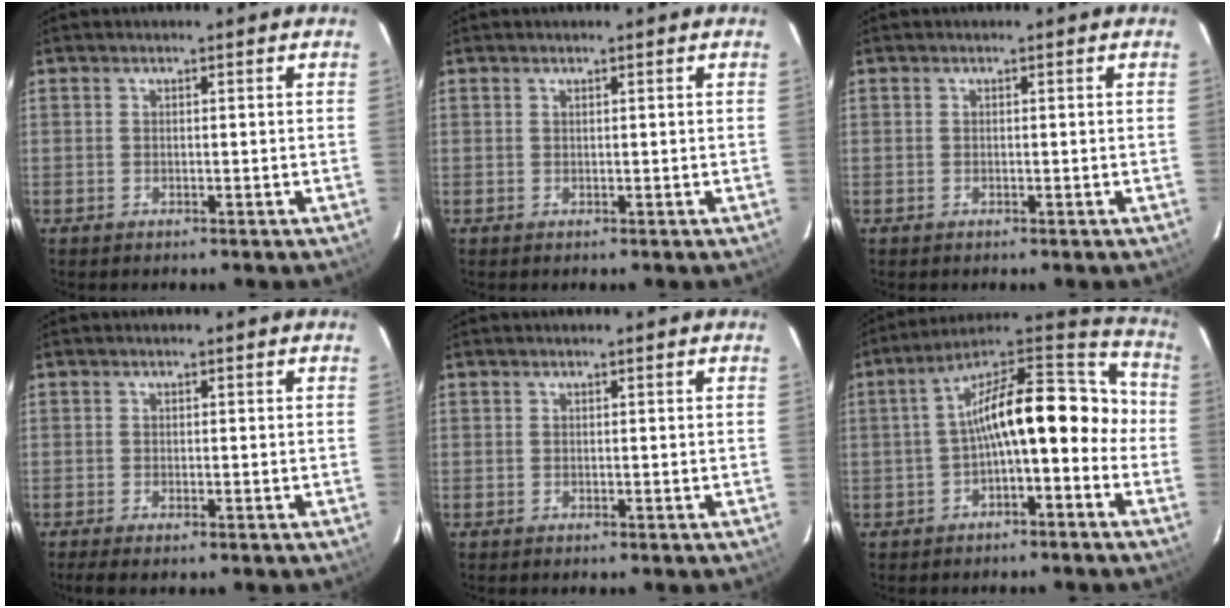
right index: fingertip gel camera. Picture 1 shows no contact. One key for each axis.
{"total": 0.0}
{"total": 0.0}
{"total": 1.9, "fx": -1.3, "fy": 0.3, "fz": 1.3, "tx": -0.030, "ty": -0.005, "tz": -0.024}
{"total": 0.0}
{"total": 15.2, "fx": -3.5, "fy": 6.1, "fz": 13.5, "tx": -0.213, "ty": 0.045, "tz": -0.062}